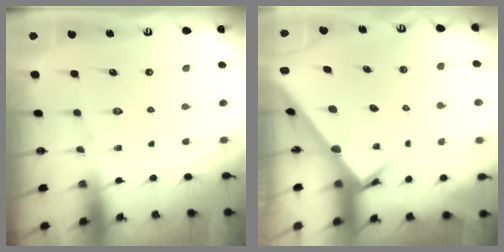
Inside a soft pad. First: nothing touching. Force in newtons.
{"total": 2.5, "press": 2.5, "slide": 0.2}